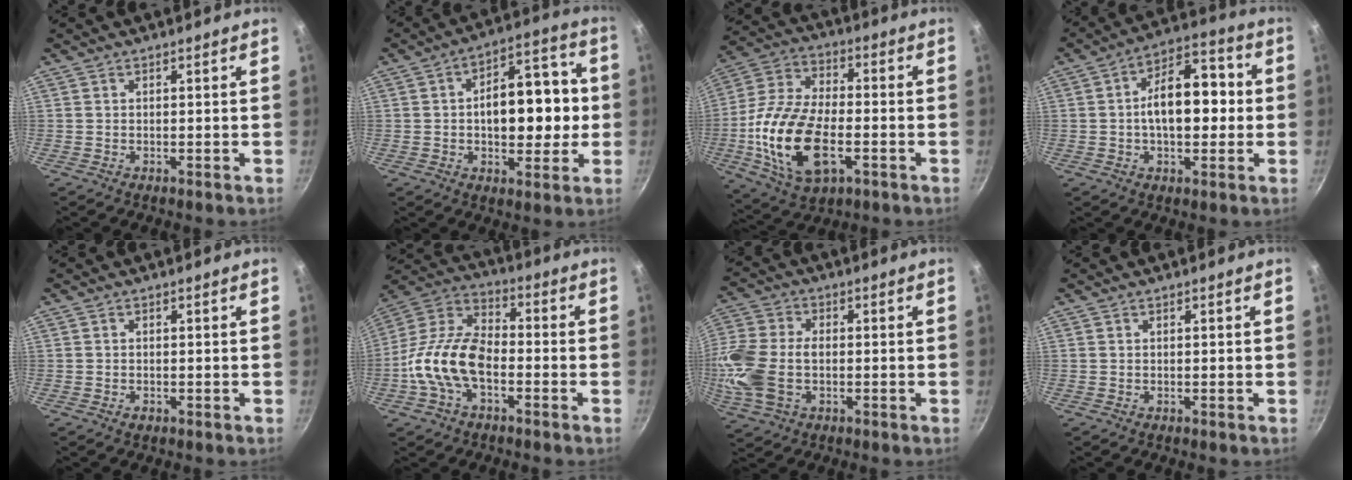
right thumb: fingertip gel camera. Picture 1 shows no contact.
{"total": 15.9, "force": [-0.5, 9.3, 12.9], "torque": [-0.139, 0.035, -0.013]}
{"total": 20.3, "force": [-4.7, 10.9, 16.5], "torque": [-0.325, 0.018, -0.089]}
{"total": 14.2, "force": [-0.2, 8.2, 11.5], "torque": [-0.135, 0.036, -0.016]}
{"total": 1.1, "force": [-0.6, 0.8, 0.6], "torque": [-0.008, 0.001, -0.010]}
{"total": 14.9, "force": [-4.2, 8.5, 11.5], "torque": [-0.199, 0.048, -0.098]}
{"total": 15.3, "force": [-2.1, 10.2, 11.2], "torque": [-0.247, 0.021, -0.048]}
{"total": 0.0}